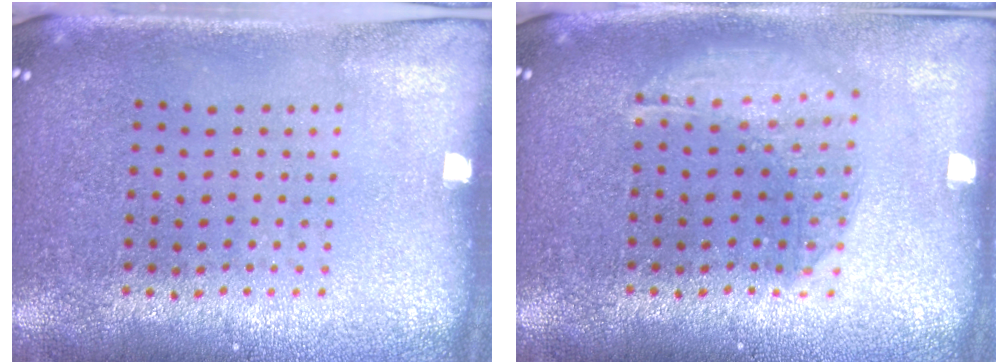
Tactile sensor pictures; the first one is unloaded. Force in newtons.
{"total": 1.5, "press": 1.3, "slide": 0.7}